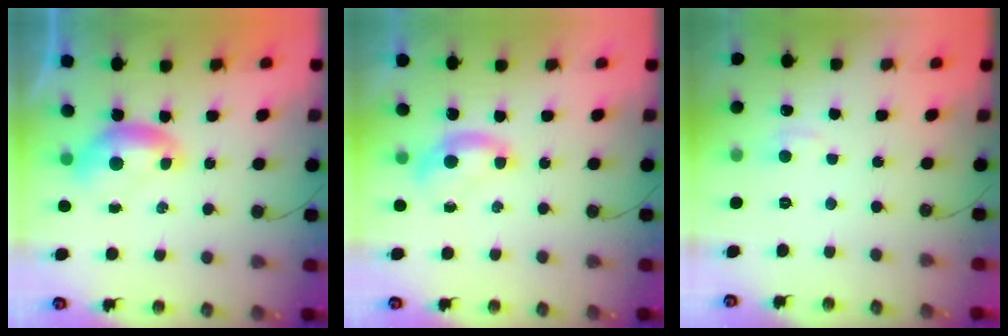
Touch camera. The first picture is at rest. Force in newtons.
{"total": 1.2, "press": 1.1, "slide": 0.5}
{"total": 1.8, "press": 1.7, "slide": 0.6}